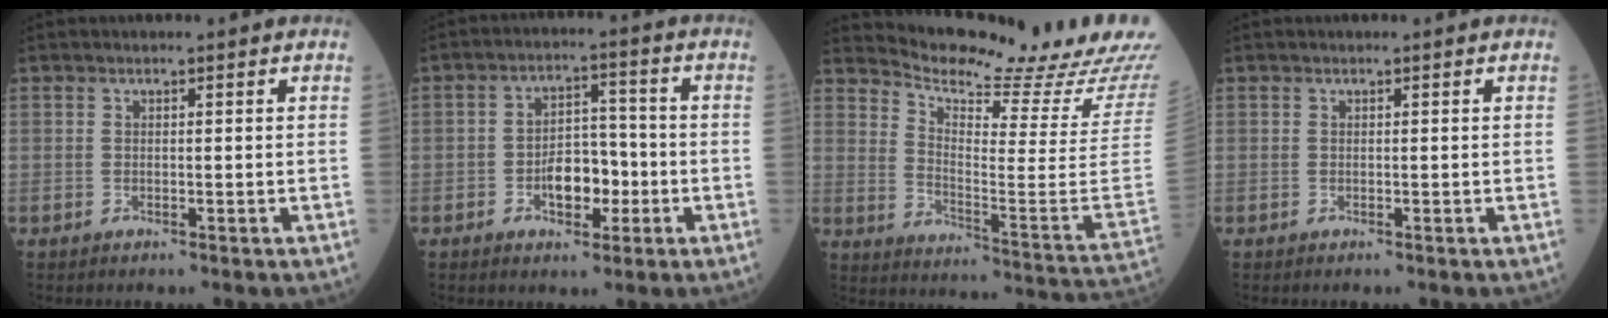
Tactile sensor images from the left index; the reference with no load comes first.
{"total": 6.5, "force": [-2.3, 3.7, 4.8], "torque": [-0.084, 0.009, -0.036]}
{"total": 23.7, "force": [22.1, 1.0, 8.4], "torque": [-0.142, -0.107, 0.287]}
{"total": 0.0}